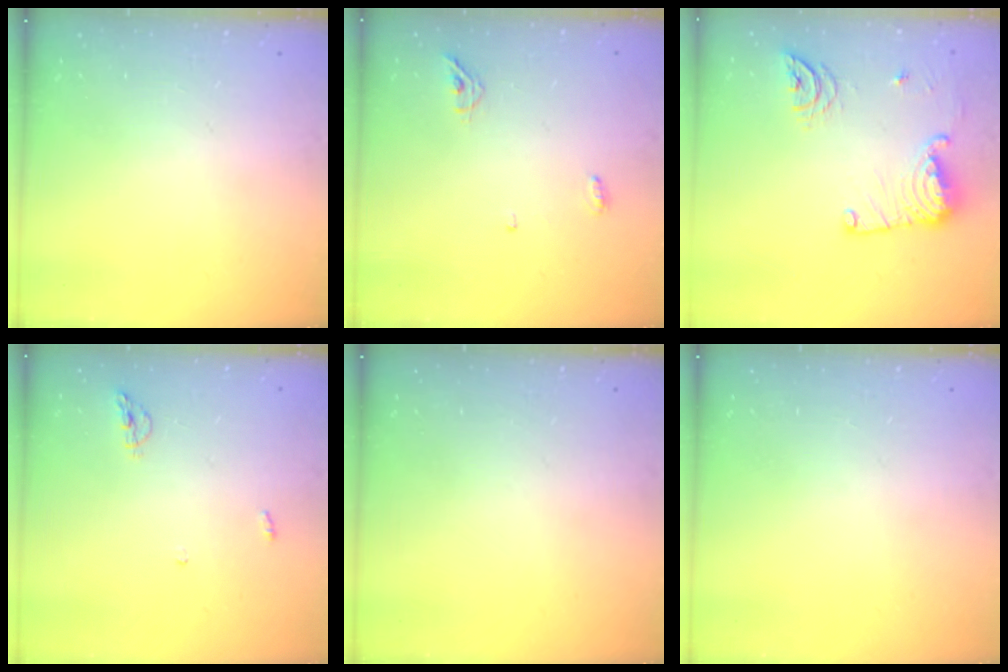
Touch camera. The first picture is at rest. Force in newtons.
{"total": 4.9, "press": 4.8, "slide": 1.0}
{"total": 14.3, "press": 14.2, "slide": 1.4}
{"total": 4.6, "press": 4.5, "slide": 1.0}
{"total": 0.0}
{"total": 0.0}